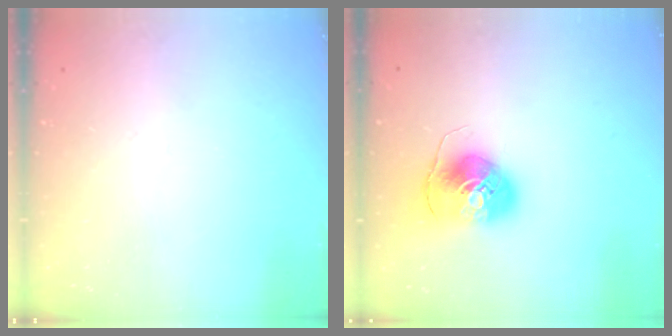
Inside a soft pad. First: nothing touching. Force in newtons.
{"total": 9.0, "press": 8.8, "slide": 1.5}